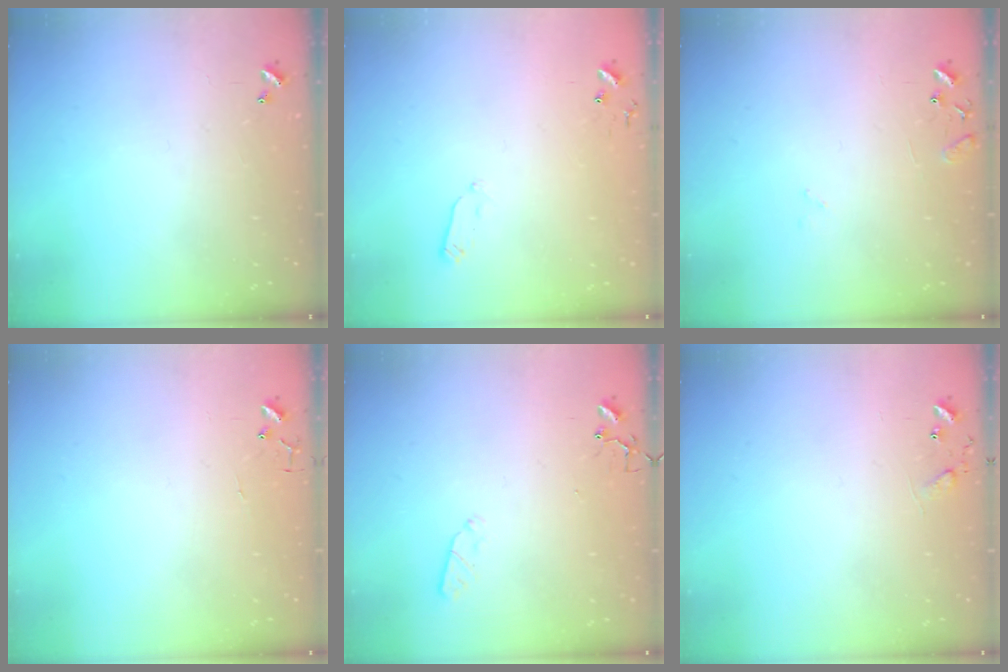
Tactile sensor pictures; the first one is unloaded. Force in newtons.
{"total": 3.7, "press": 3.6, "slide": 0.8}
{"total": 9.5, "press": 9.5, "slide": 0.9}
{"total": 4.2, "press": 4.1, "slide": 0.3}
{"total": 3.2, "press": 3.1, "slide": 0.5}
{"total": 8.0, "press": 8.0, "slide": 0.4}